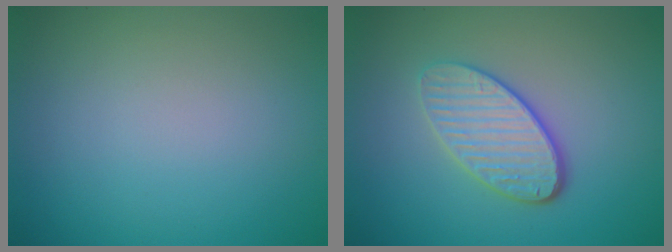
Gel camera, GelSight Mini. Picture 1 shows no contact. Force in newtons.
{"total": 4.0, "press": 3.3, "slide": 2.4}